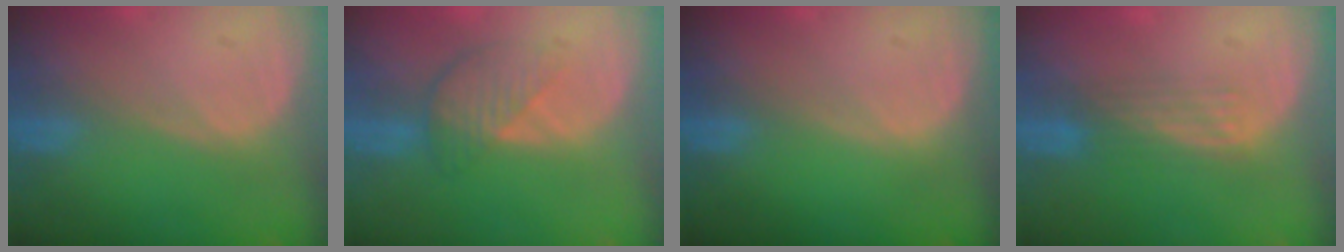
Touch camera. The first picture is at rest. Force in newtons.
{"total": 4.5, "press": 4.1, "slide": 2.0}
{"total": 0.0}
{"total": 2.9, "press": 2.7, "slide": 1.1}